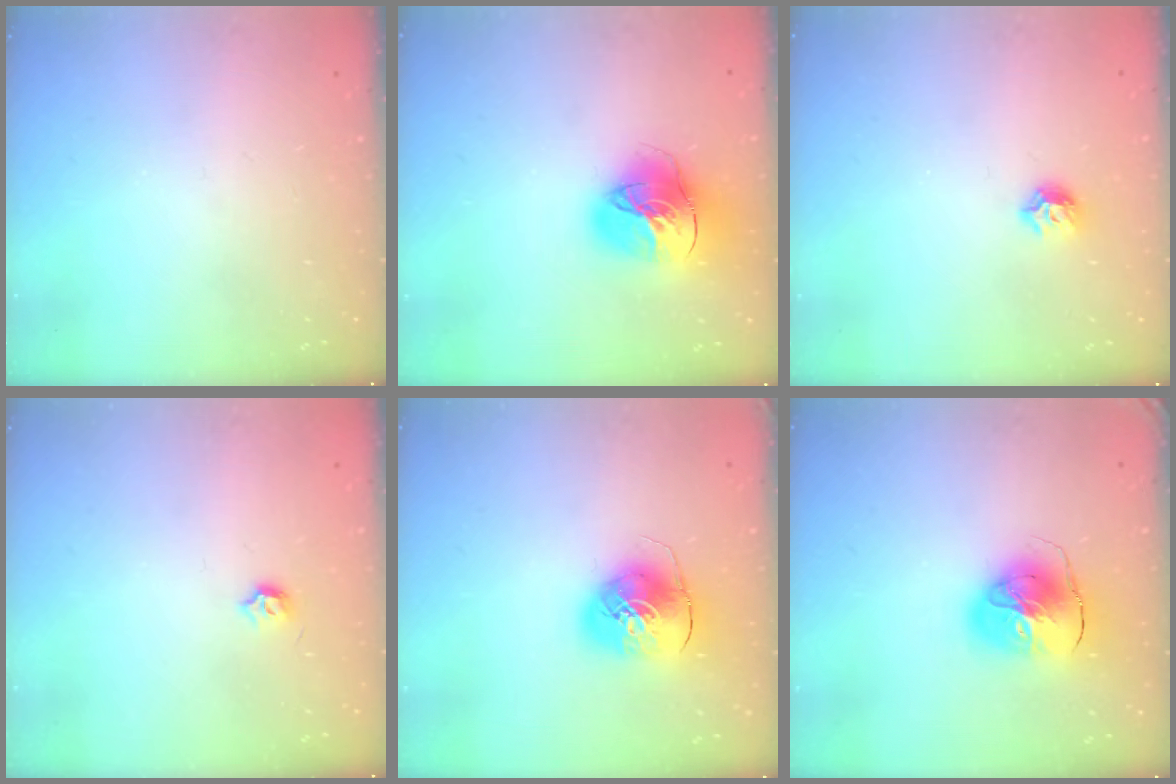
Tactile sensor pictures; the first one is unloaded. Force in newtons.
{"total": 20.1, "press": 20.0, "slide": 2.1}
{"total": 6.3, "press": 6.2, "slide": 0.9}
{"total": 3.9, "press": 3.9, "slide": 0.6}
{"total": 9.8, "press": 9.7, "slide": 1.5}
{"total": 12.3, "press": 12.2, "slide": 1.6}